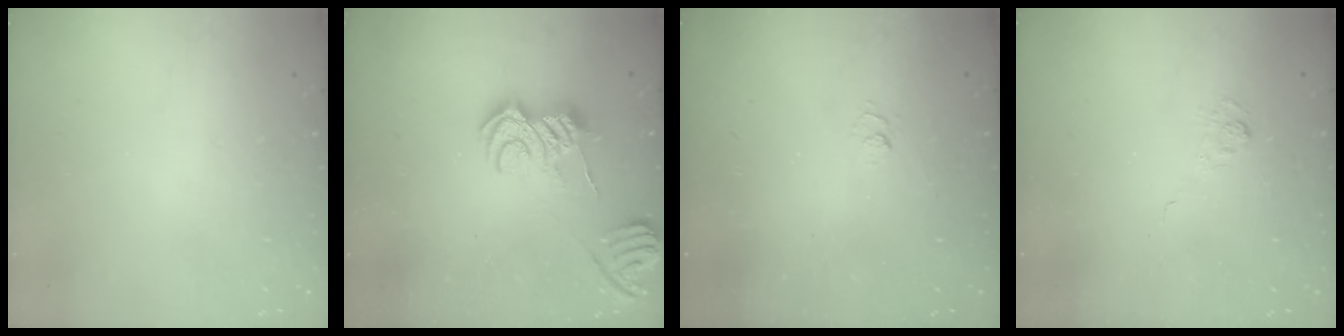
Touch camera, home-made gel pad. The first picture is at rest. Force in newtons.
{"total": 8.2, "press": 8.2, "slide": 0.9}
{"total": 2.7, "press": 2.2, "slide": 1.5}
{"total": 3.8, "press": 3.5, "slide": 1.6}